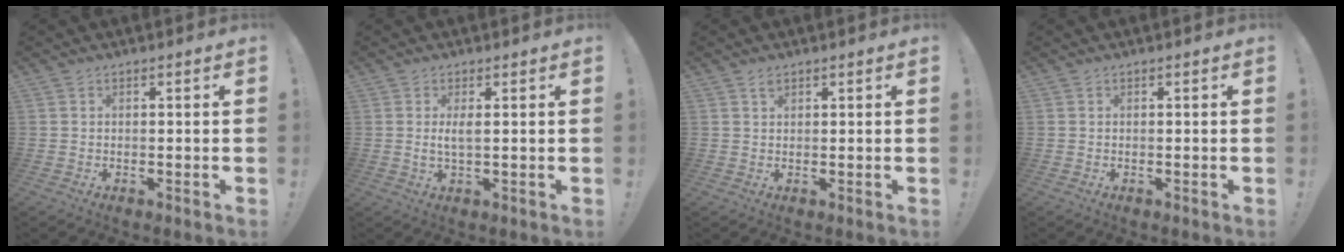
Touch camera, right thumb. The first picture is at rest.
{"total": 3.0, "force": [0.4, 0.4, 3.0], "torque": [-0.050, -0.006, 0.004]}
{"total": 1.4, "force": [1.0, 0.7, 0.6], "torque": [-0.003, -0.004, 0.018]}
{"total": 0.0}